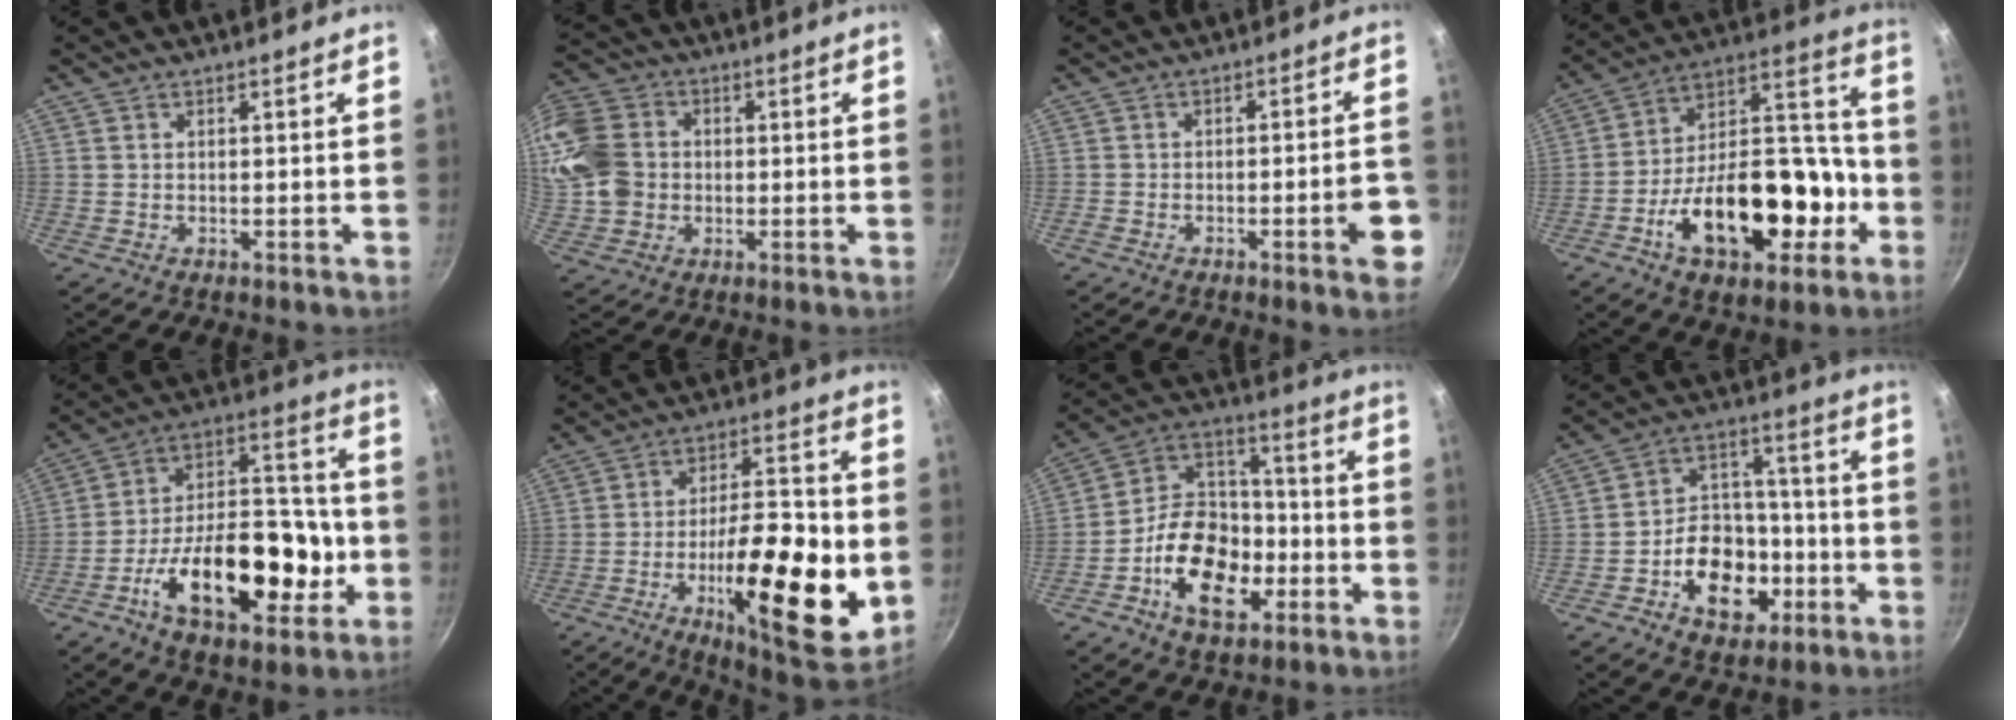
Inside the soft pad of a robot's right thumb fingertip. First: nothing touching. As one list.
[{"total": 21.0, "force": [1.1, 17.8, 11.0], "torque": [-0.278, 0.039, 0.018]}, {"total": 7.2, "force": [-3.0, 1.6, 6.3], "torque": [-0.071, 0.025, -0.037]}, {"total": 26.1, "force": [-9.2, 14.7, 19.5], "torque": [-0.264, 0.073, -0.140]}, {"total": 25.8, "force": [-7.7, 14.1, 20.1], "torque": [-0.276, 0.052, -0.120]}, {"total": 25.1, "force": [-5.5, 8.6, 23.0], "torque": [-0.321, 0.007, -0.082]}, {"total": 18.1, "force": [-6.6, 11.9, 11.9], "torque": [-0.165, 0.052, -0.124]}, {"total": 16.1, "force": [-5.6, 11.7, 9.5], "torque": [-0.111, 0.053, -0.084]}]